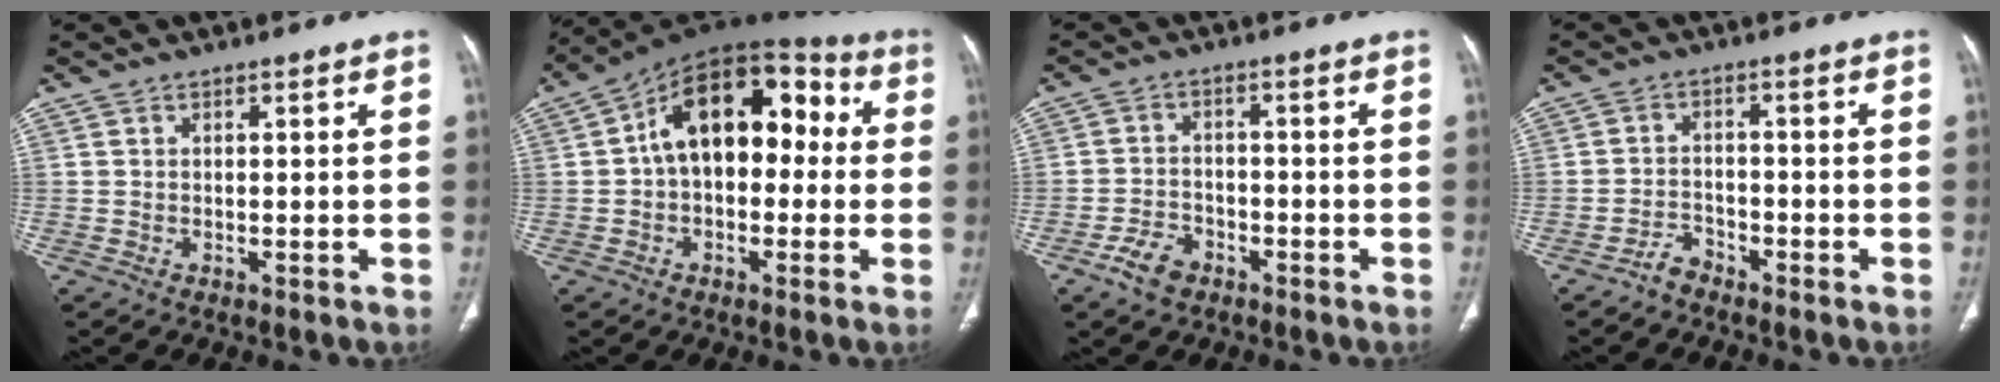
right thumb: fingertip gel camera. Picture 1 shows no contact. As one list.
[{"total": 16.8, "force": [1.4, 10.5, 13.0], "torque": [-0.158, 0.056, 0.009]}, {"total": 5.1, "force": [-3.2, 3.2, 2.4], "torque": [-0.041, 0.020, -0.054]}, {"total": 2.8, "force": [-2.5, 1.2, 0.5], "torque": [-0.009, 0.017, -0.046]}]